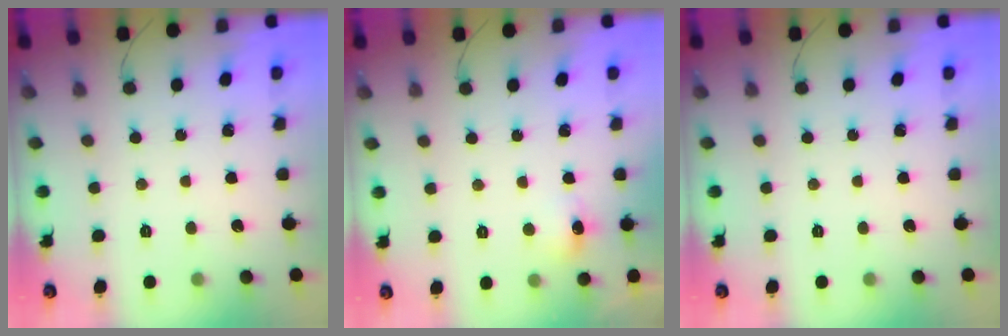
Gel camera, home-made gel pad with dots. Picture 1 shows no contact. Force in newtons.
{"total": 6.5, "press": 6.3, "slide": 1.5}
{"total": 0.0}